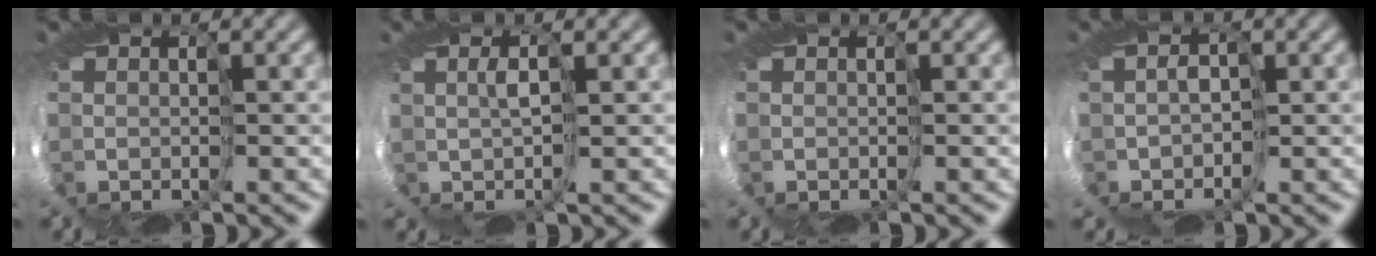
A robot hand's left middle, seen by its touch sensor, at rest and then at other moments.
{"total": 2.7, "force": [0.5, -2.6, -0.7], "torque": [0.016, 0.009, -0.011]}
{"total": 0.0}
{"total": 1.0, "force": [0.1, 0.8, 0.6], "torque": [0.007, 0.010, -0.023]}